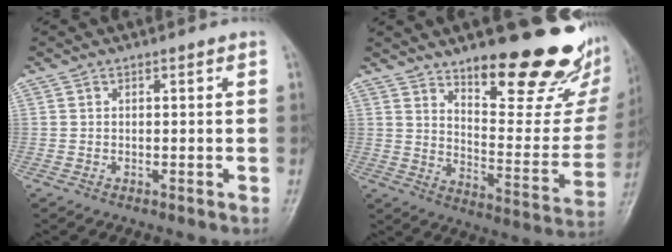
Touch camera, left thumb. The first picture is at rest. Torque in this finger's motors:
{"motor_torque": [0.80, 0.71, 1.41, -1.36, 0.07]}